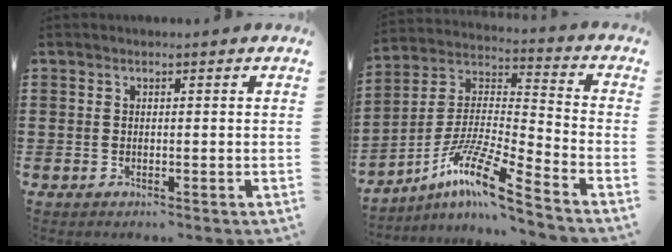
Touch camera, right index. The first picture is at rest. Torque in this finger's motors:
{"motor_torque": [1.31, 0.83, 0.46, 0.09]}